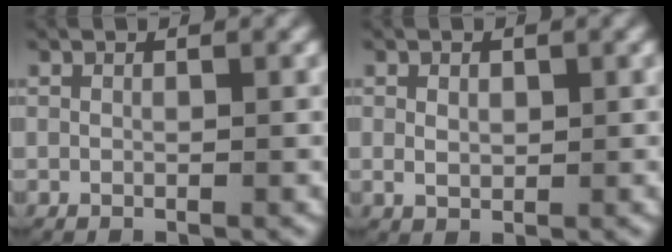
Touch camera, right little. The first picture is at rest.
{"total": 1.3, "force": [0.2, 0.9, 0.9], "torque": [-0.025, -0.008, 0.013]}